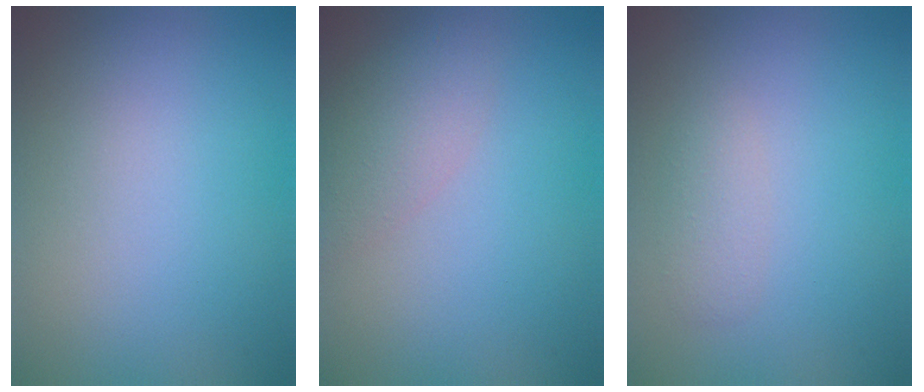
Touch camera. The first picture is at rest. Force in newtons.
{"total": 2.7, "press": 2.7, "slide": 0.2}
{"total": 1.3, "press": 1.3, "slide": 0.1}